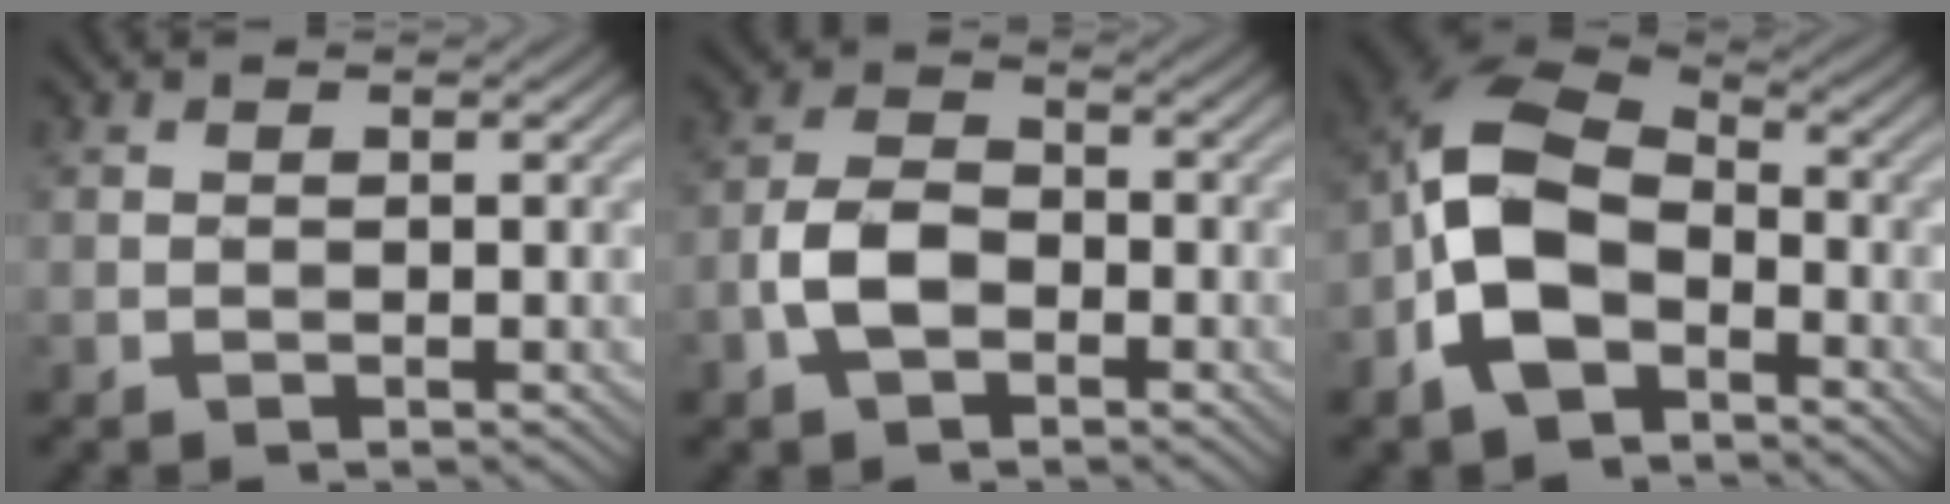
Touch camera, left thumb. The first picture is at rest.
{"total": 5.5, "force": [-2.4, 3.2, 3.8], "torque": [-0.081, 0.007, -0.053]}
{"total": 11.4, "force": [-4.3, 7.2, 7.8], "torque": [-0.178, -0.006, -0.098]}